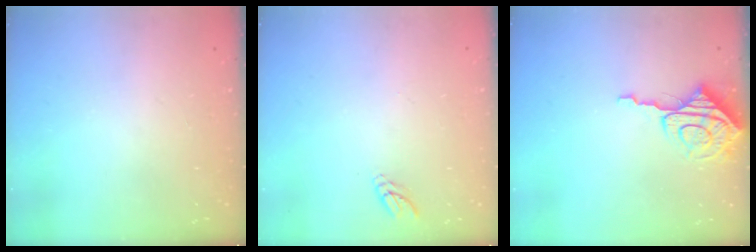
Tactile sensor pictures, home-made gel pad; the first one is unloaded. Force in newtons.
{"total": 4.6, "press": 4.6, "slide": 0.4}
{"total": 8.8, "press": 8.8, "slide": 0.6}